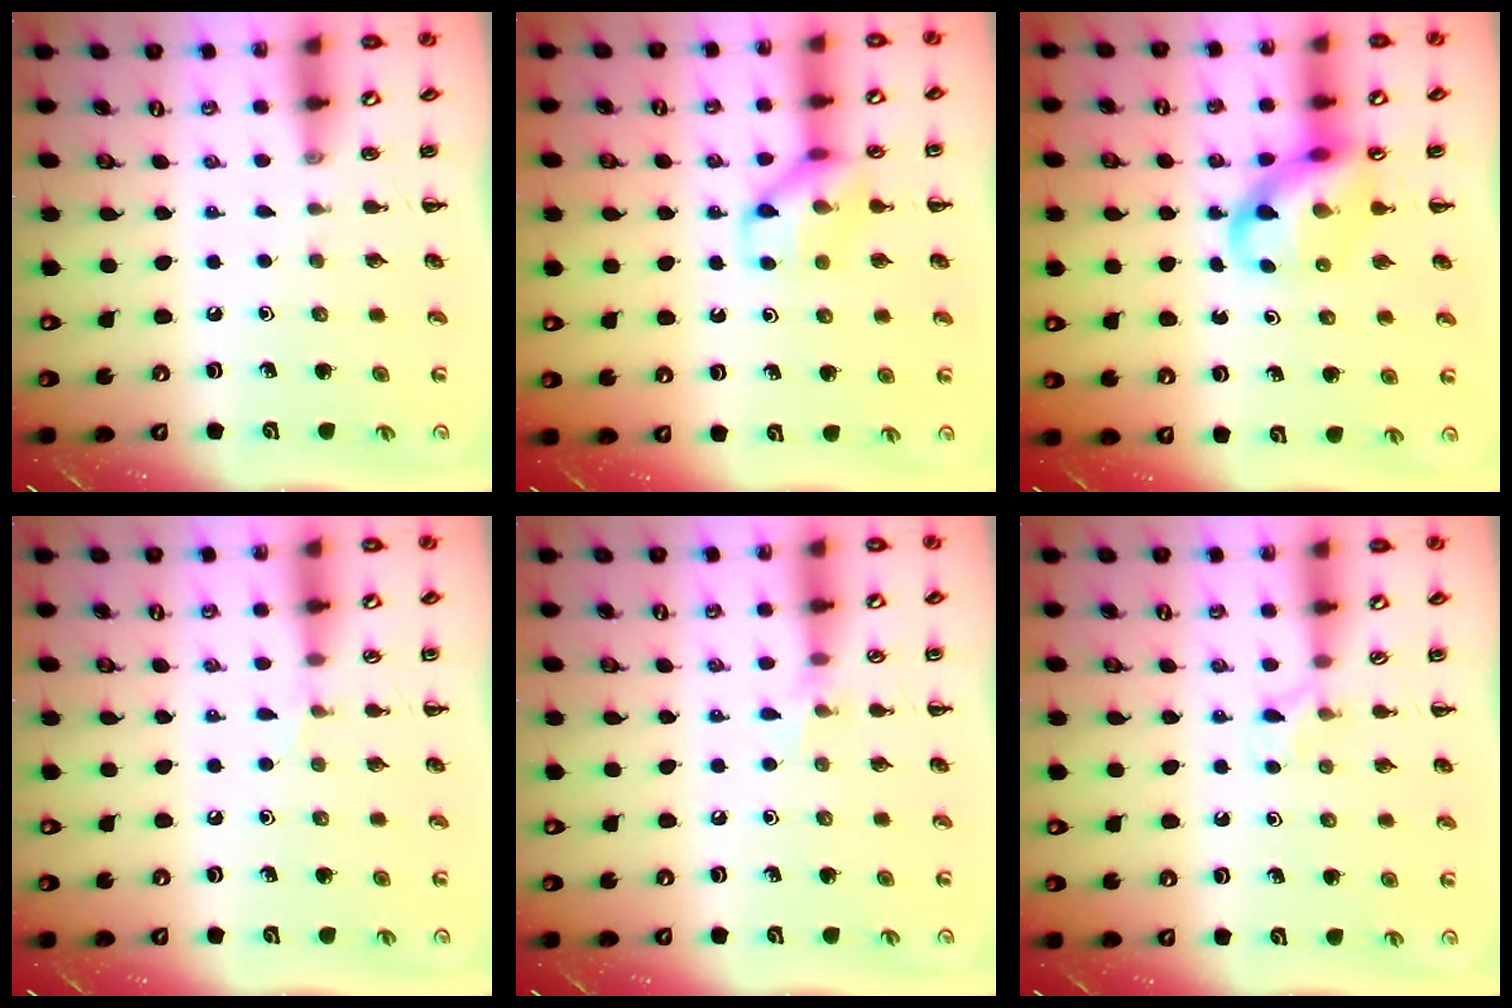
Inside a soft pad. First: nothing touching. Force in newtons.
{"total": 10.4, "press": 10.4, "slide": 0.3}
{"total": 10.2, "press": 9.8, "slide": 2.7}
{"total": 3.0, "press": 2.8, "slide": 0.9}
{"total": 4.8, "press": 4.5, "slide": 1.8}
{"total": 4.5, "press": 4.2, "slide": 1.6}